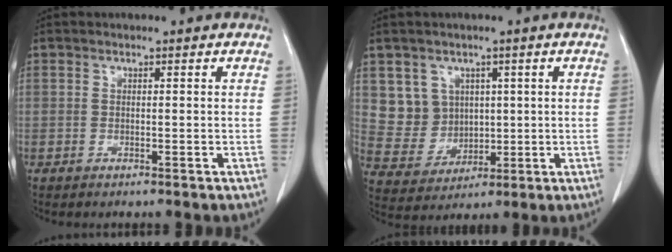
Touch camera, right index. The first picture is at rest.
{"total": 6.7, "force": [2.3, 6.2, 1.2], "torque": [-0.028, 0.019, 0.057]}